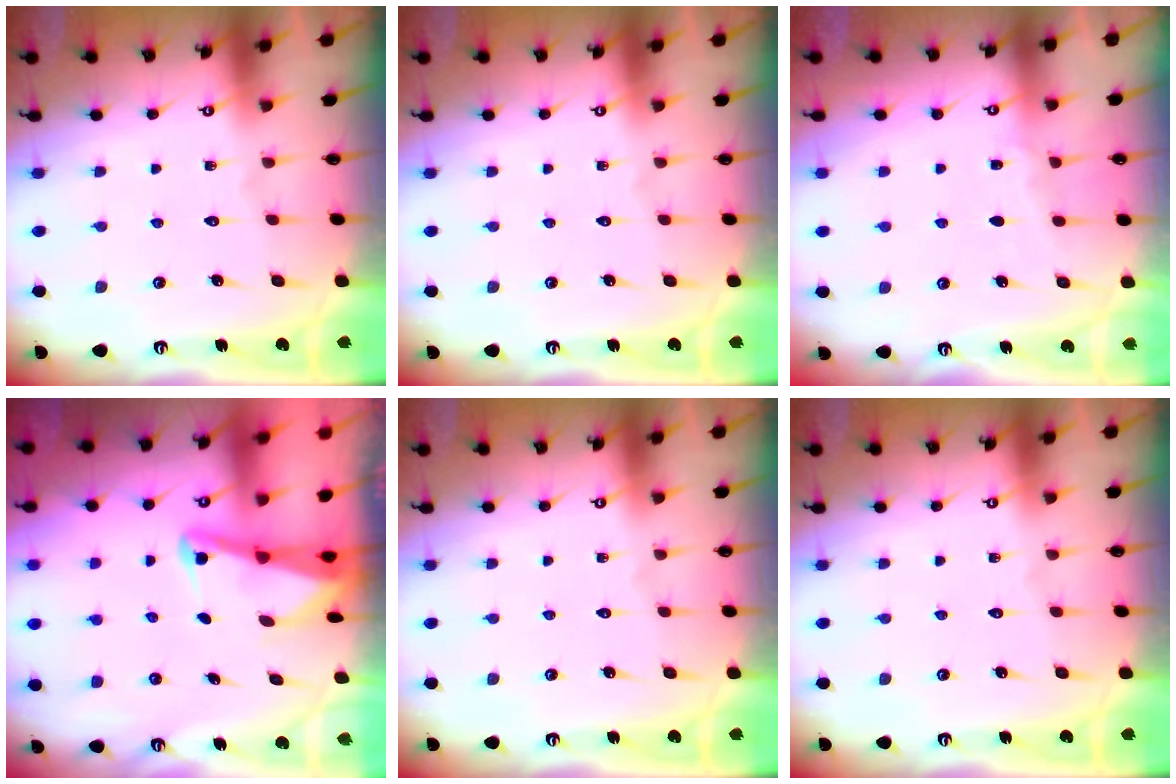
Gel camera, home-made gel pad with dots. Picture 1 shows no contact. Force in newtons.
{"total": 0.0}
{"total": 3.0, "press": 3.0, "slide": 0.3}
{"total": 2.5, "press": 2.4, "slide": 0.6}
{"total": 0.0}
{"total": 0.0}